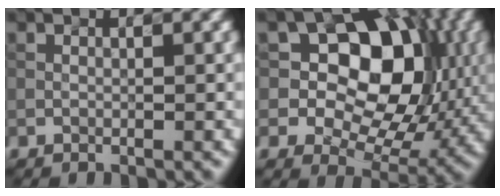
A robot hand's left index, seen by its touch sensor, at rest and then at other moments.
{"total": 10.3, "force": [2.0, 7.4, 6.8], "torque": [-0.092, 0.008, 0.024]}